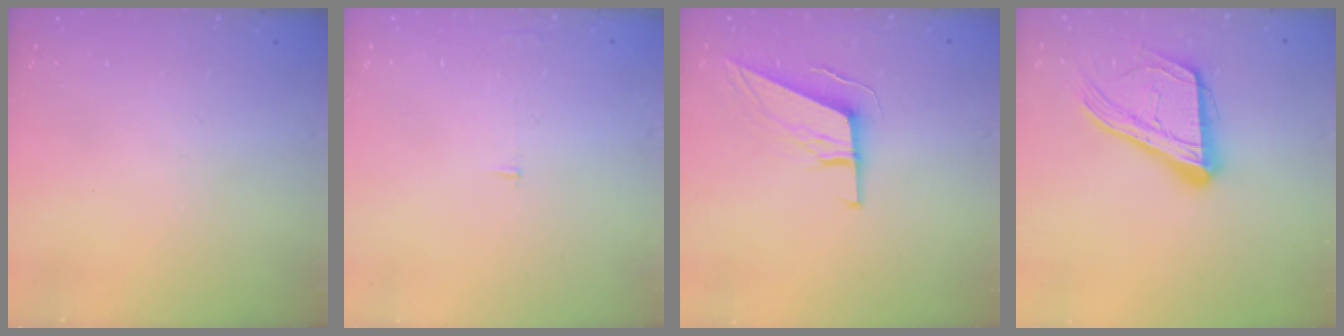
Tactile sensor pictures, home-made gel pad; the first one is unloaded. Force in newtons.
{"total": 2.5, "press": 2.5, "slide": 0.2}
{"total": 11.2, "press": 11.0, "slide": 2.4}
{"total": 18.8, "press": 18.7, "slide": 2.4}